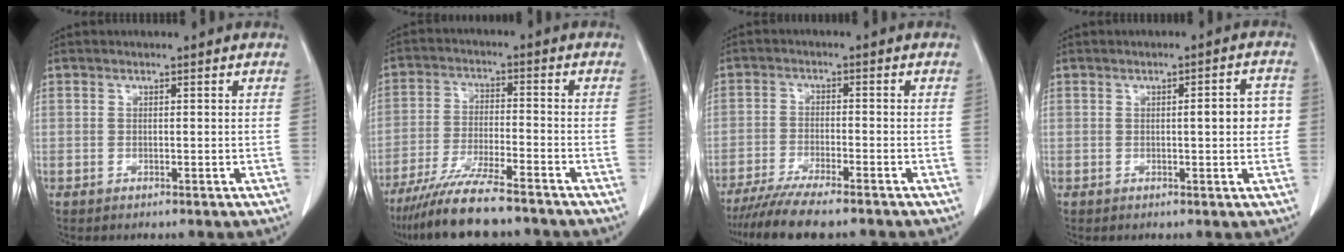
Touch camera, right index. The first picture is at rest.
{"total": 11.8, "force": [-9.9, 1.0, 6.3], "torque": [-0.108, -0.029, -0.168]}
{"total": 9.7, "force": [-8.2, 0.7, 5.0], "torque": [-0.074, -0.021, -0.132]}
{"total": 4.4, "force": [0.1, 1.0, 4.3], "torque": [-0.054, 0.011, 0.000]}